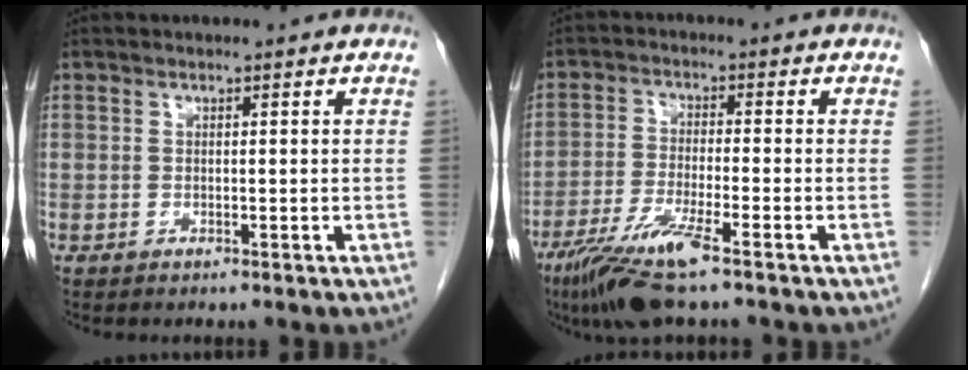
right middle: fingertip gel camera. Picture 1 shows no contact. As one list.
[{"total": 8.9, "force": [-5.7, 0.5, 6.8], "torque": [-0.137, -0.024, -0.107]}]